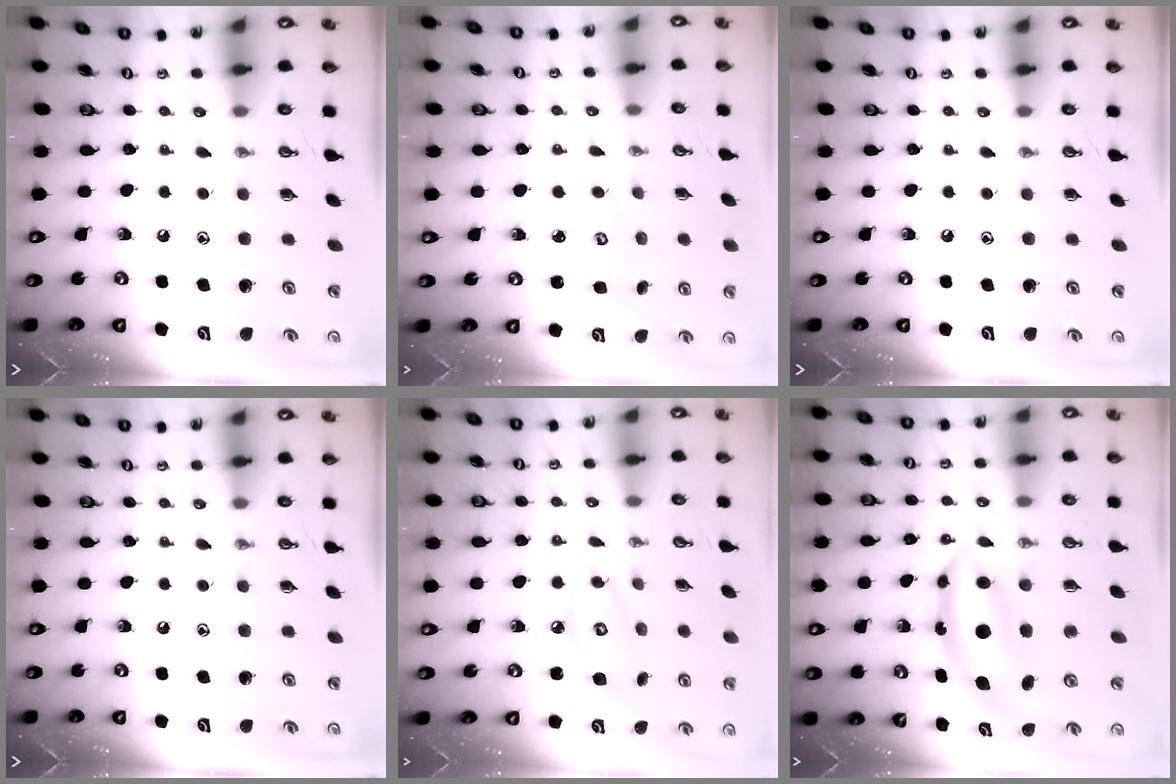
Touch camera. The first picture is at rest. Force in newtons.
{"total": 2.9, "press": 2.9, "slide": 0.3}
{"total": 0.0}
{"total": 0.0}
{"total": 7.5, "press": 7.5, "slide": 0.5}
{"total": 7.0, "press": 7.0, "slide": 0.7}